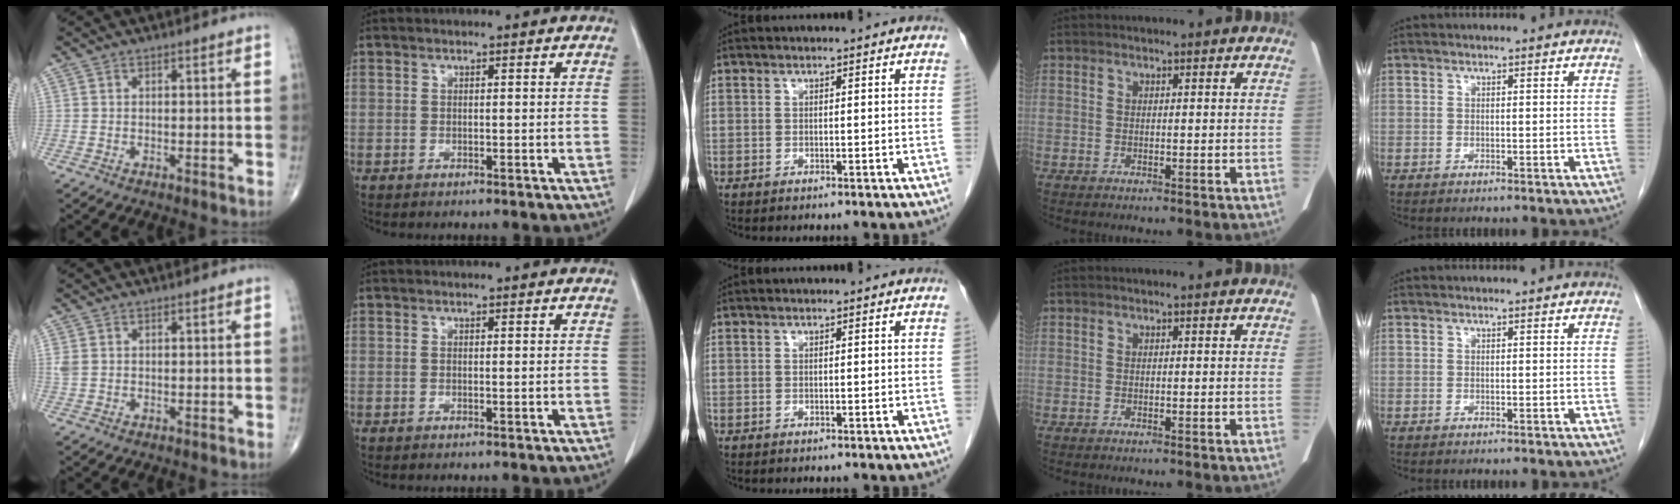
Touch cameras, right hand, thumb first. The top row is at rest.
{"thumb": {"total": 1.6, "force": [0.4, 1.2, 0.9], "torque": [-0.029, 0.005, 0.013]}}